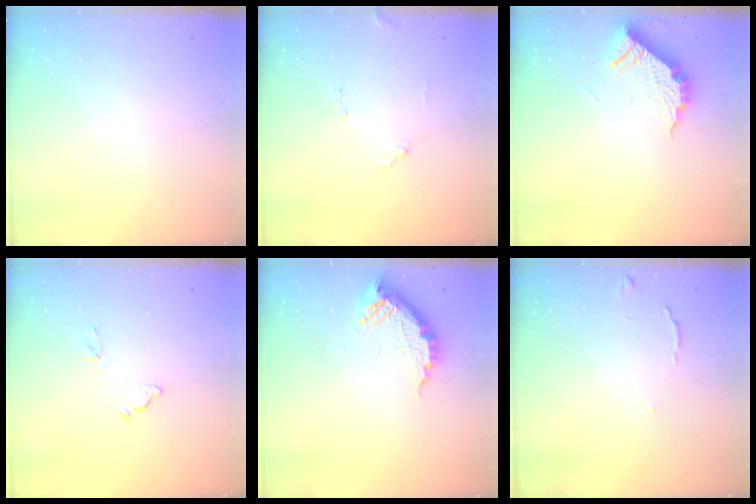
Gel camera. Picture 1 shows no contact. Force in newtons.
{"total": 8.5, "press": 8.4, "slide": 0.5}
{"total": 9.5, "press": 9.5, "slide": 0.5}
{"total": 7.7, "press": 7.7, "slide": 0.4}
{"total": 12.1, "press": 12.1, "slide": 0.6}
{"total": 6.7, "press": 6.7, "slide": 0.6}